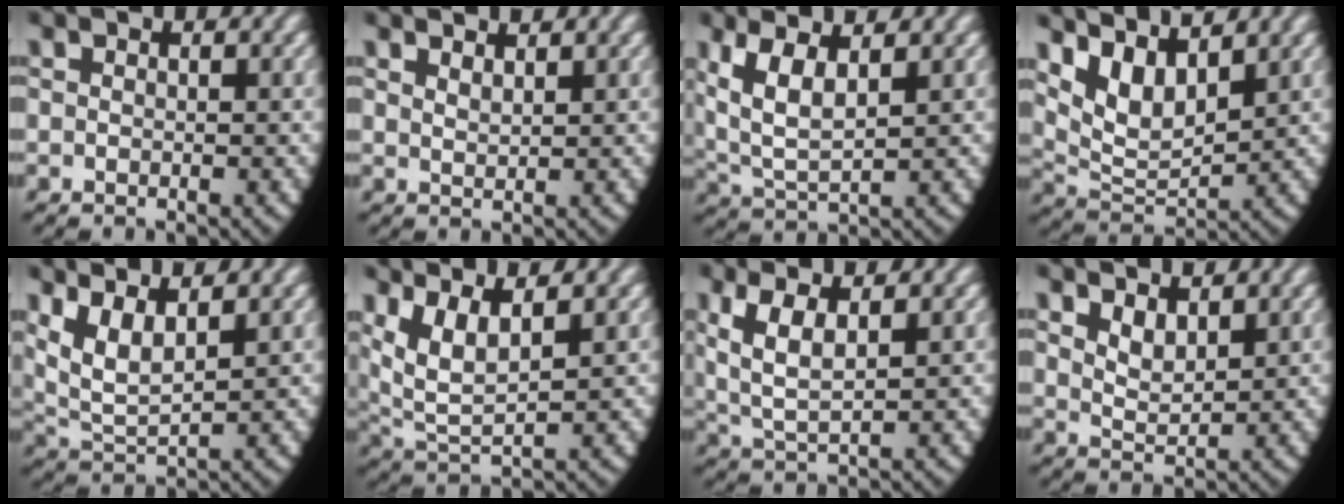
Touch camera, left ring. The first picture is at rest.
{"total": 1.8, "force": [1.8, -0.4, 0.2], "torque": [-0.007, -0.007, 0.039]}
{"total": 6.7, "force": [1.5, 4.6, 4.6], "torque": [-0.135, -0.026, 0.040]}
{"total": 8.6, "force": [2.7, 6.1, 5.4], "torque": [-0.129, -0.019, 0.049]}
{"total": 8.4, "force": [2.2, 6.5, 4.8], "torque": [-0.147, -0.025, 0.038]}
{"total": 8.1, "force": [2.4, 6.0, 5.0], "torque": [-0.149, -0.026, 0.045]}
{"total": 5.5, "force": [1.3, 3.4, 4.2], "torque": [-0.116, -0.018, 0.035]}
{"total": 3.8, "force": [2.3, 2.2, 2.0], "torque": [-0.047, -0.010, 0.037]}